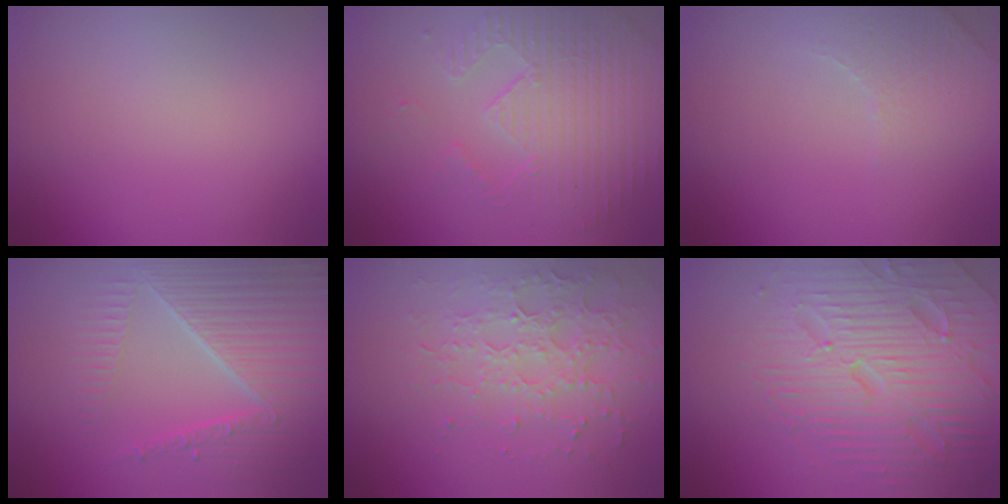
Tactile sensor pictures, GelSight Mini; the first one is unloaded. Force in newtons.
{"total": 3.8, "press": 3.6, "slide": 1.1}
{"total": 2.8, "press": 2.7, "slide": 0.8}
{"total": 6.2, "press": 5.0, "slide": 3.7}
{"total": 3.8, "press": 3.6, "slide": 1.2}
{"total": 7.4, "press": 7.3, "slide": 1.6}